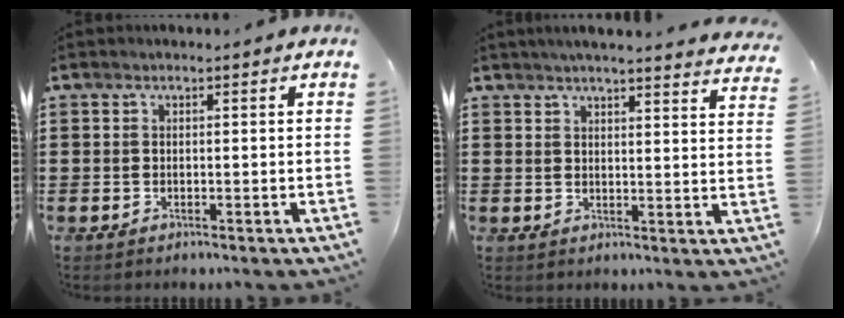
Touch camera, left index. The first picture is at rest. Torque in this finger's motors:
{"motor_torque": [2.14, 0.00, -0.38, -0.21]}